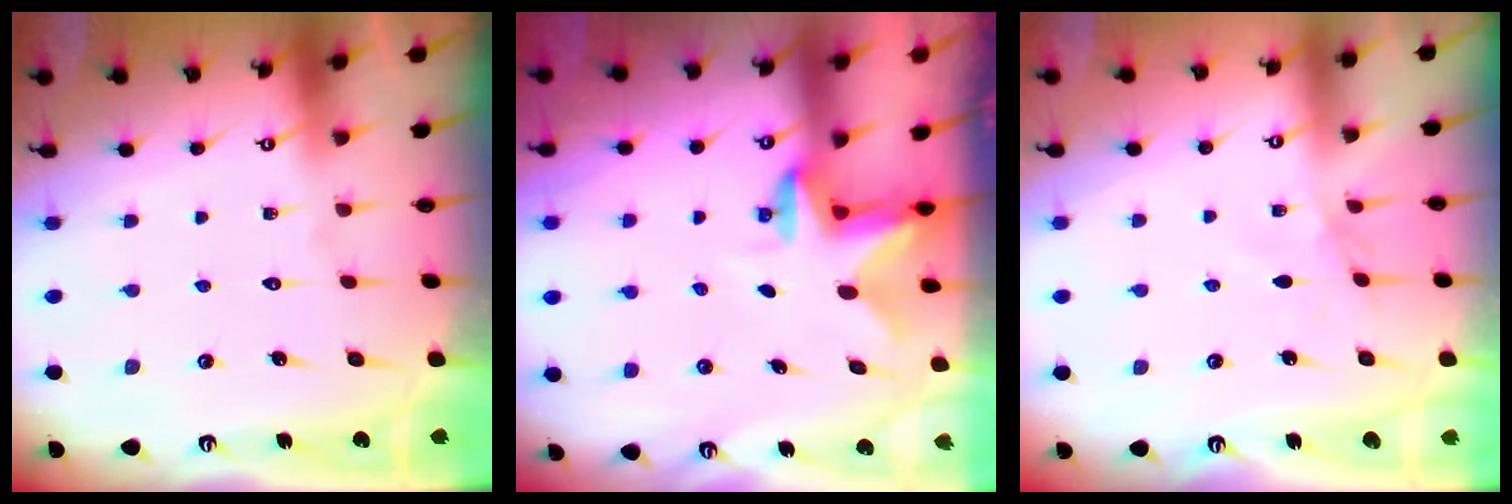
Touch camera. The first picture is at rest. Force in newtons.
{"total": 2.3, "press": 2.3, "slide": 0.4}
{"total": 2.9, "press": 2.9, "slide": 0.4}